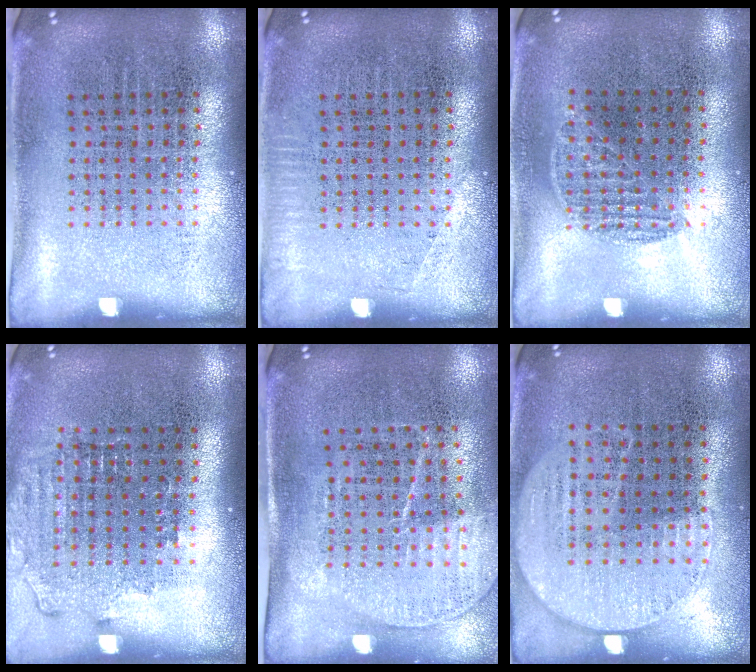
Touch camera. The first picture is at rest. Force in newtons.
{"total": 0.6, "press": 0.6, "slide": 0.1}
{"total": 0.8, "press": 0.7, "slide": 0.4}
{"total": 1.6, "press": 1.4, "slide": 0.6}
{"total": 1.5, "press": 1.3, "slide": 0.8}
{"total": 0.8, "press": 0.6, "slide": 0.5}